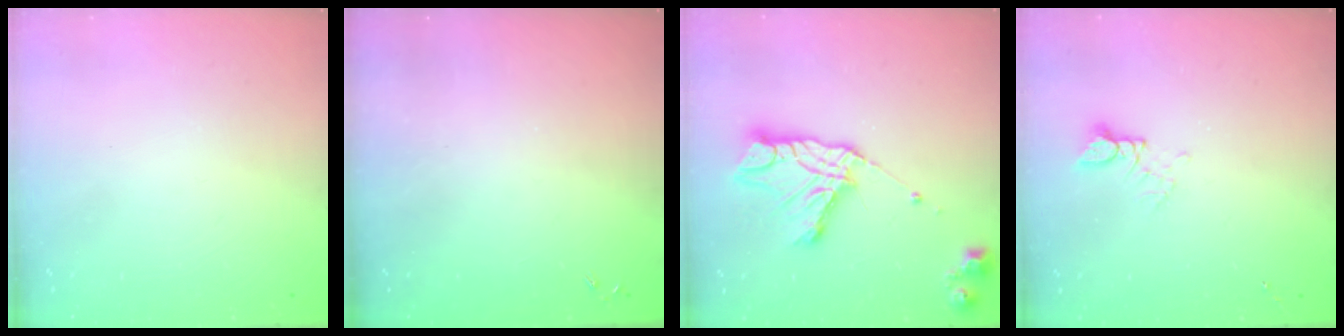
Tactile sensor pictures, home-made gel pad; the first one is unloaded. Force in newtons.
{"total": 0.0}
{"total": 14.4, "press": 14.3, "slide": 1.4}
{"total": 2.6, "press": 2.6, "slide": 0.1}